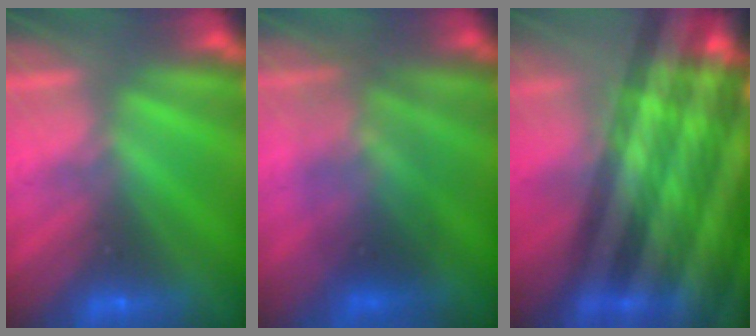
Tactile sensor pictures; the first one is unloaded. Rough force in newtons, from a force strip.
{"total": 1.7}
{"total": 5.8}